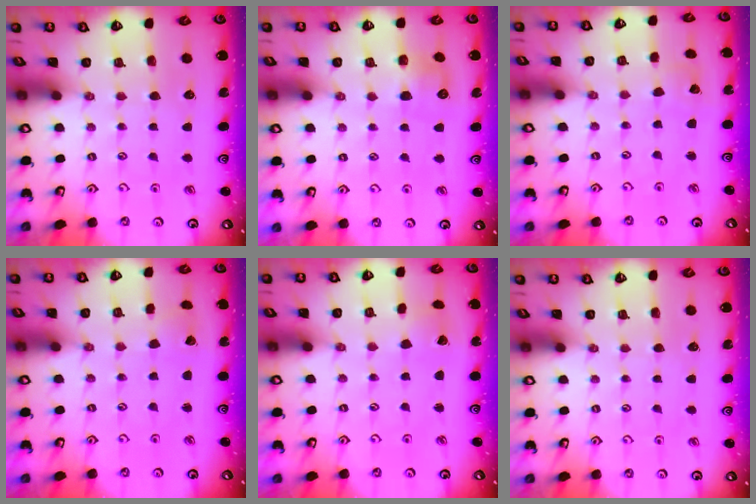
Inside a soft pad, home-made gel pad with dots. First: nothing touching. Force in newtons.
{"total": 6.7, "press": 6.7, "slide": 0.4}
{"total": 2.9, "press": 2.9, "slide": 0.3}
{"total": 2.1, "press": 2.1, "slide": 0.1}
{"total": 2.6, "press": 2.6, "slide": 0.3}
{"total": 0.0}